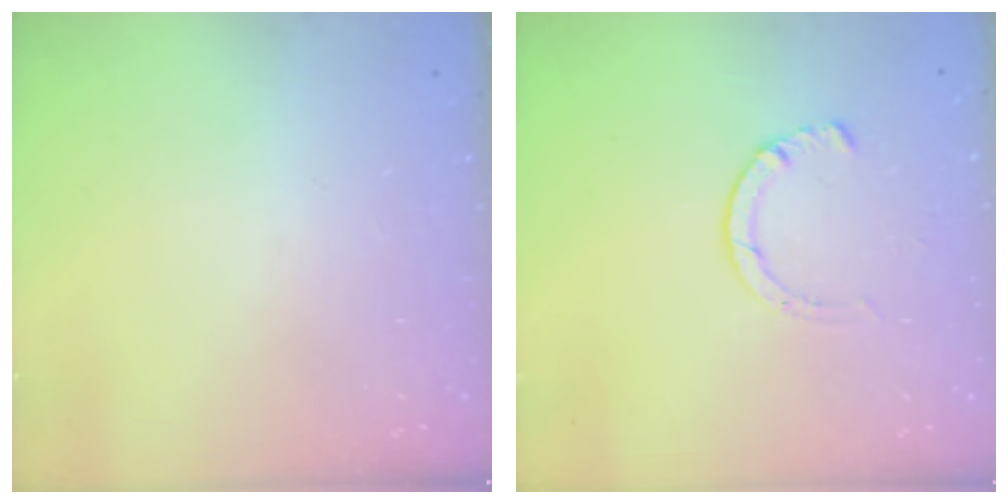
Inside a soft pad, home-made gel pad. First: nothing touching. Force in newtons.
{"total": 1.2, "press": 1.2, "slide": 0.3}